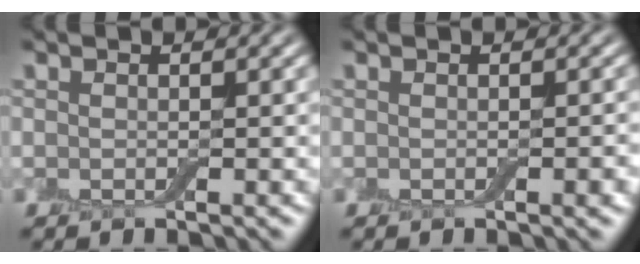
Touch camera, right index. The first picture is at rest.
{"total": 1.0, "force": [-0.3, 0.2, 0.9], "torque": [-0.011, 0.001, -0.002]}